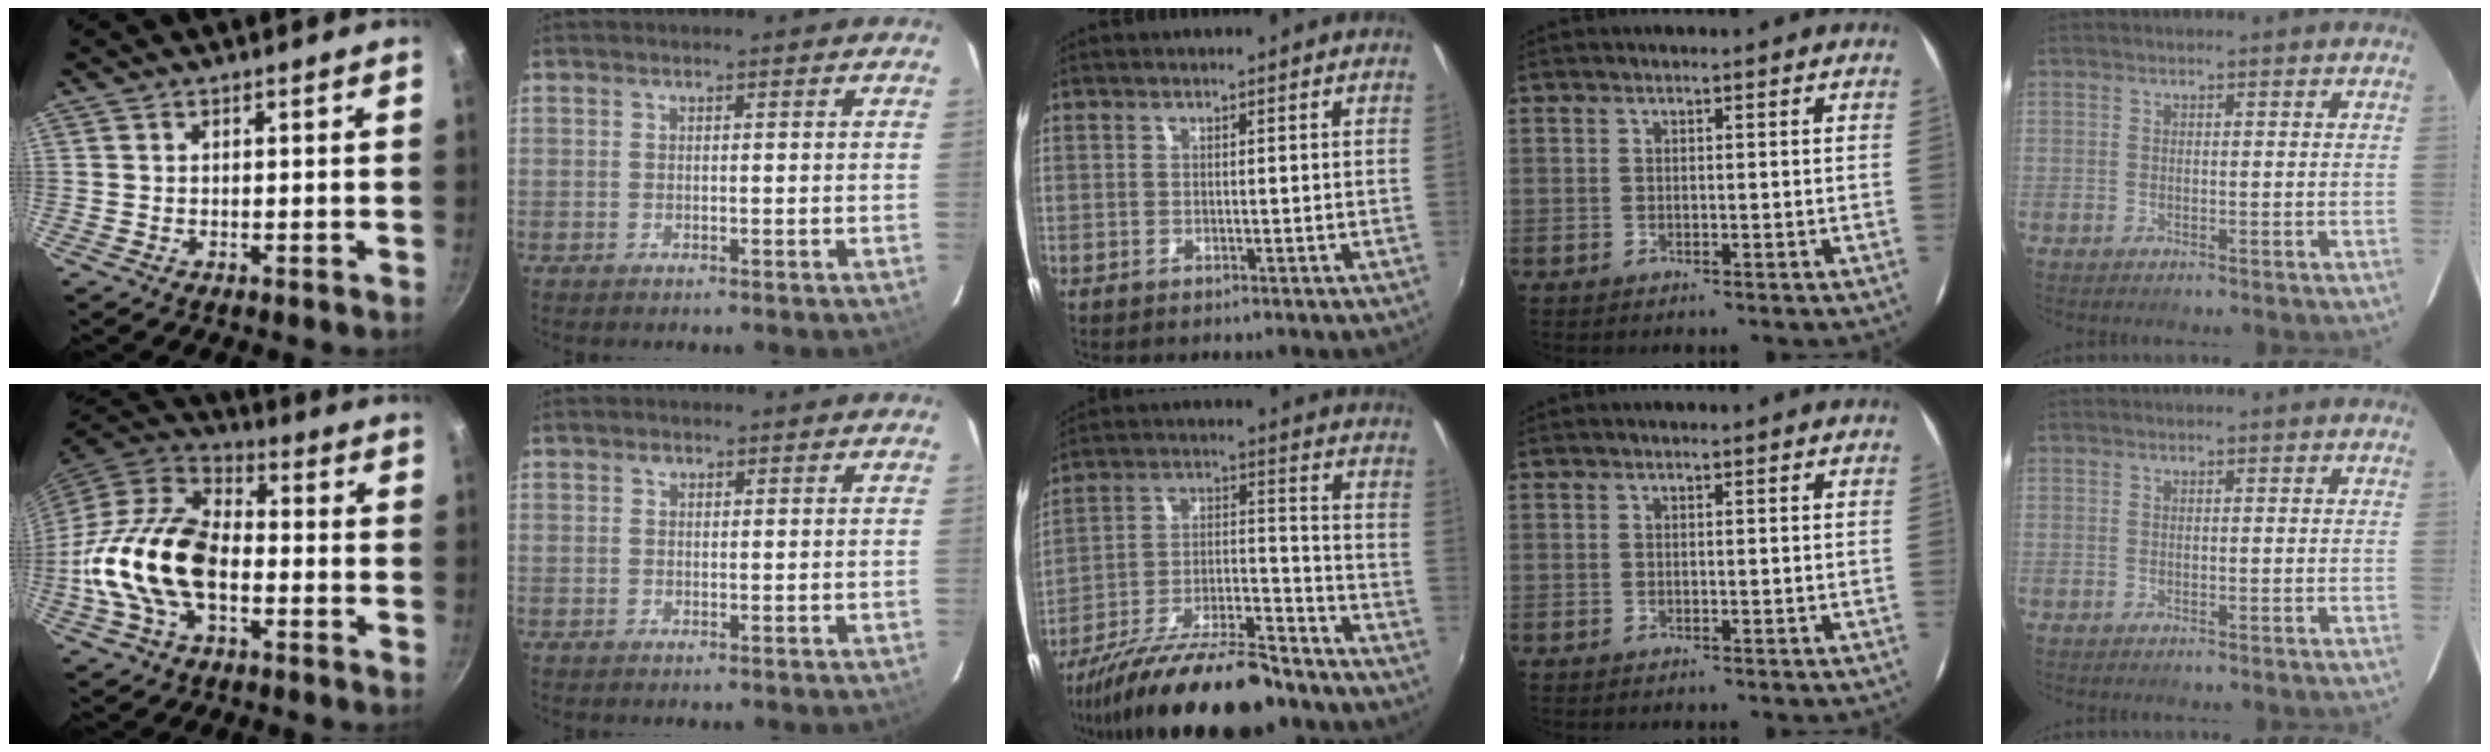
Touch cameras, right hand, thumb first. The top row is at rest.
{"thumb": {"total": 20.2, "force": [-3.6, 12.2, 15.7], "torque": [-0.283, 0.034, -0.082]}, "index": {"total": 0.7, "force": [0.4, 0.6, 0.1], "torque": [-0.001, 0.004, 0.006]}, "middle": {"total": 21.0, "force": [-16.5, 5.0, 11.9], "torque": [-0.209, -0.018, -0.260]}}